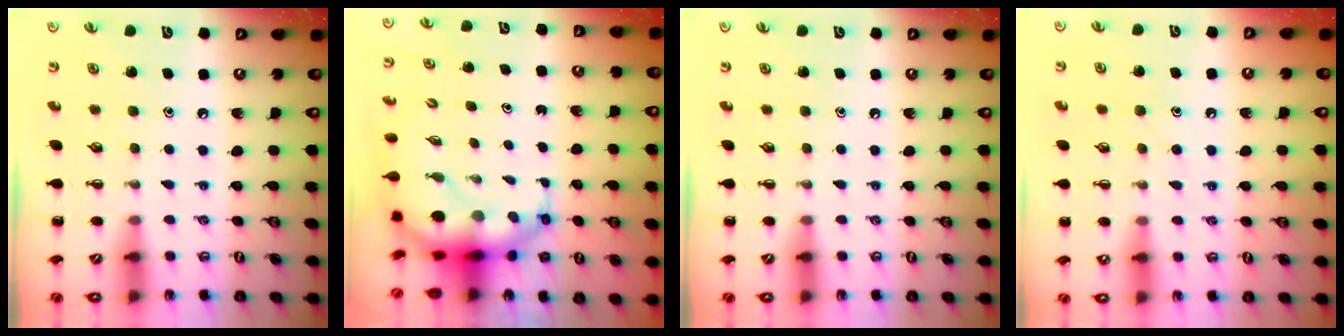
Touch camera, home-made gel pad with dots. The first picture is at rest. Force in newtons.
{"total": 7.5, "press": 7.2, "slide": 2.1}
{"total": 0.0}
{"total": 6.0, "press": 5.9, "slide": 1.2}